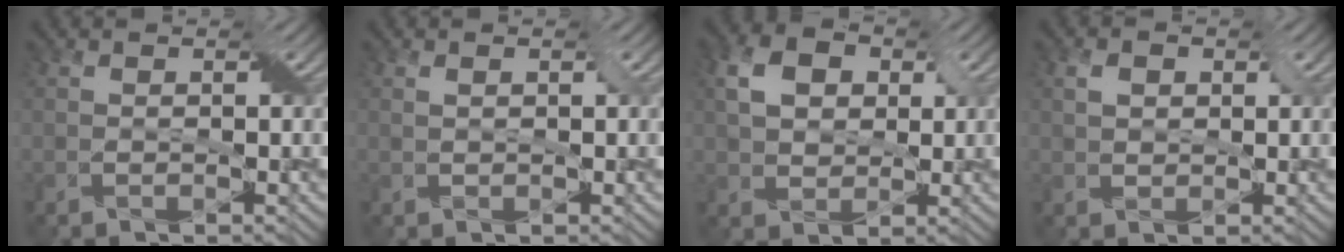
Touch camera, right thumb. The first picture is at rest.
{"total": 1.3, "force": [0.5, 0.6, 1.1], "torque": [-0.024, 0.002, 0.011]}
{"total": 6.2, "force": [1.9, 4.6, 3.6], "torque": [-0.090, 0.009, 0.027]}
{"total": 2.5, "force": [0.9, 1.8, 1.5], "torque": [-0.035, 0.003, 0.014]}